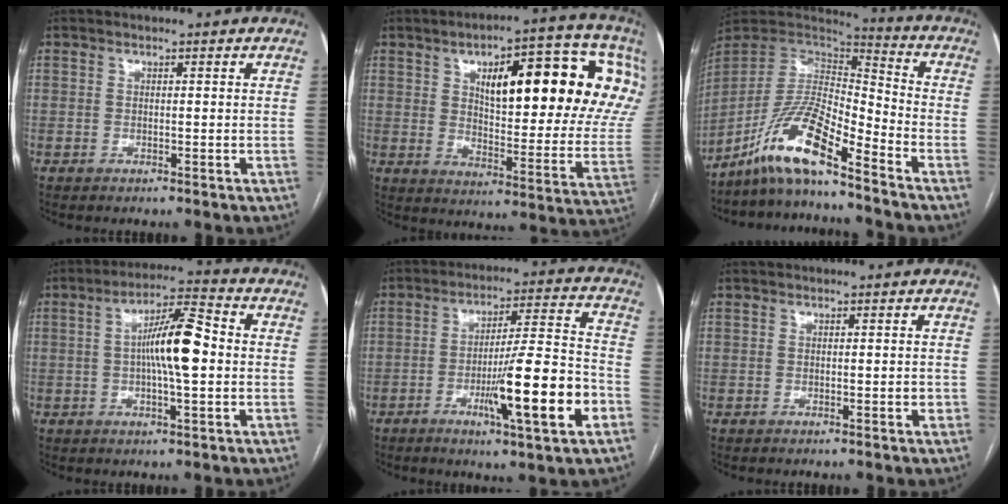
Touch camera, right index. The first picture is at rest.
{"total": 25.6, "force": [9.0, 7.2, 22.8], "torque": [-0.265, 0.036, 0.133]}
{"total": 13.2, "force": [-9.4, 0.6, 9.3], "torque": [-0.179, 0.013, -0.176]}
{"total": 9.8, "force": [0.1, 1.4, 9.6], "torque": [-0.171, 0.019, -0.004]}
{"total": 15.0, "force": [-5.5, 0.5, 14.0], "torque": [-0.223, -0.006, -0.084]}
{"total": 0.8, "force": [-0.2, 0.3, 0.7], "torque": [-0.011, 0.001, -0.001]}